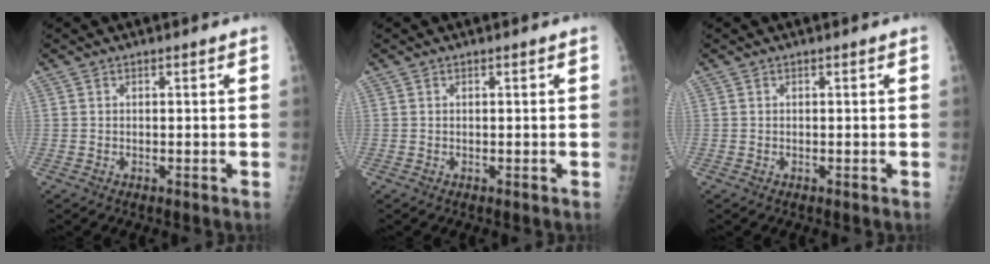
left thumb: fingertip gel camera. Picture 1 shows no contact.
{"total": 0.0}
{"total": 0.0}